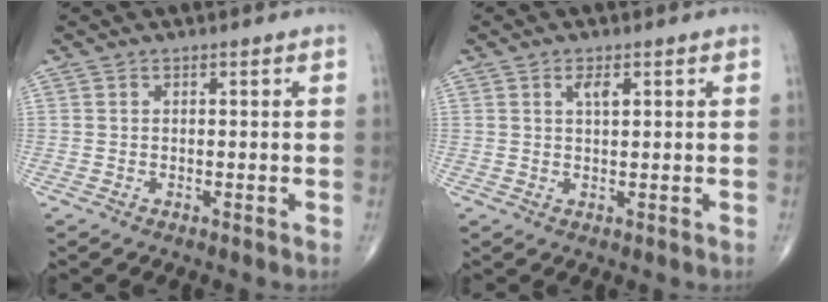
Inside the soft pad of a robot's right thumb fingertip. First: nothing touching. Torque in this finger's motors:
{"motor_torque": [0.89, 2.87, -0.10, -0.03, -0.01]}